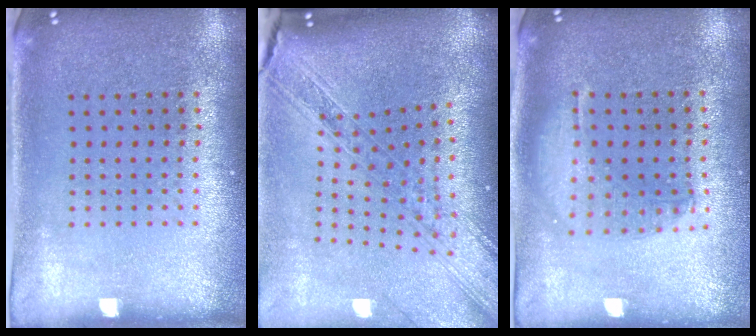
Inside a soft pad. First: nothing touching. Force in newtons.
{"total": 2.5, "press": 2.1, "slide": 1.3}
{"total": 1.3, "press": 1.3, "slide": 0.3}